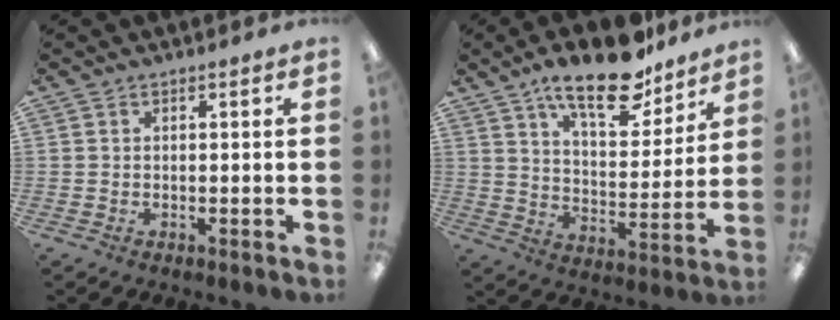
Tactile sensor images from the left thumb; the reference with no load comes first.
{"total": 17.6, "force": [13.0, 6.4, 10.0], "torque": [-0.156, -0.074, 0.219]}